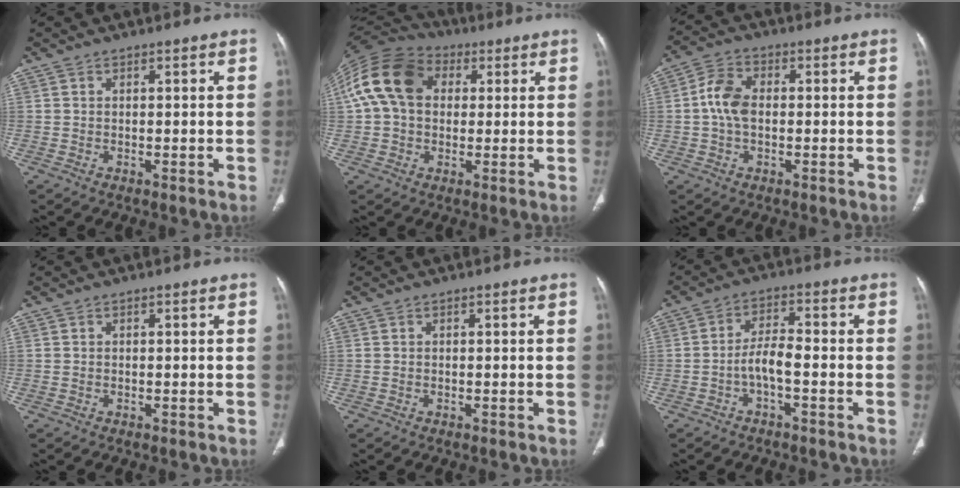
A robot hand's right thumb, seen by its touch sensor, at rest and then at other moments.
{"total": 16.4, "force": [3.4, 12.1, 10.6], "torque": [-0.205, 0.032, 0.053]}
{"total": 6.9, "force": [0.0, 4.6, 5.2], "torque": [-0.101, 0.017, -0.008]}
{"total": 0.0}
{"total": 0.0}
{"total": 4.6, "force": [-1.8, 1.4, 4.0], "torque": [-0.076, 0.024, -0.036]}